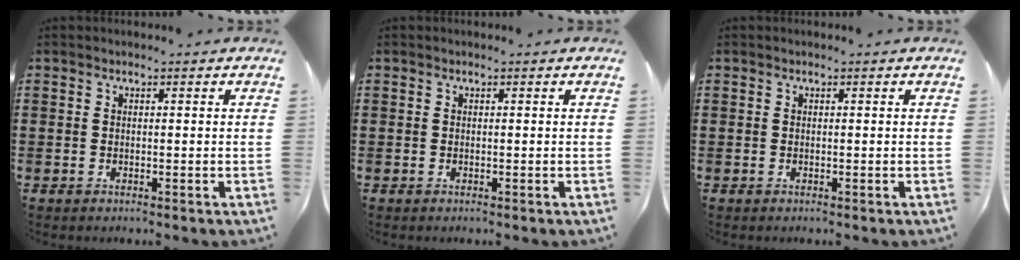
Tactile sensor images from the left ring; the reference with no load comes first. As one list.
[{"total": 0.0}, {"total": 0.0}]